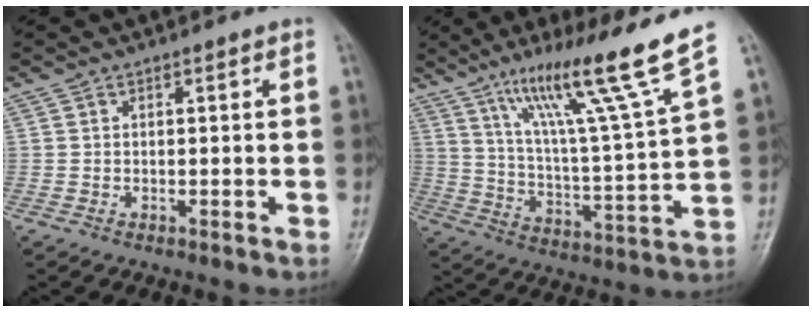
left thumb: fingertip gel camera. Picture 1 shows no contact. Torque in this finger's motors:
{"motor_torque": [0.63, 0.28, 1.60, -1.17, 0.17]}